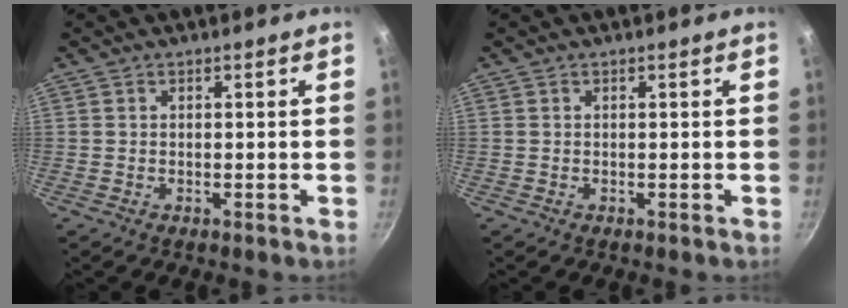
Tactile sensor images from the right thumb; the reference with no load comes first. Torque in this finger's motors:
{"motor_torque": [0.02, 0.02, 0.00, 0.00, 0.00]}